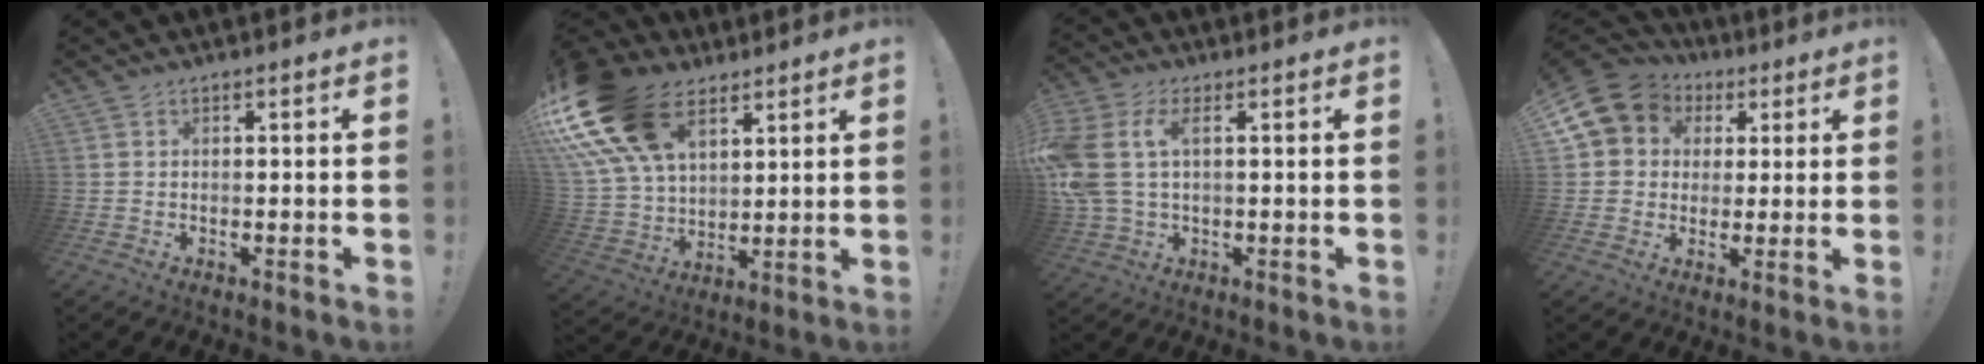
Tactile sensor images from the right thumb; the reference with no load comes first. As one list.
[{"total": 22.9, "force": [11.9, 13.8, 13.8], "torque": [-0.262, -0.056, 0.225]}, {"total": 12.0, "force": [2.6, 7.1, 9.4], "torque": [-0.211, -0.008, 0.048]}, {"total": 10.8, "force": [3.8, 9.3, 3.9], "torque": [-0.063, -0.019, 0.076]}]